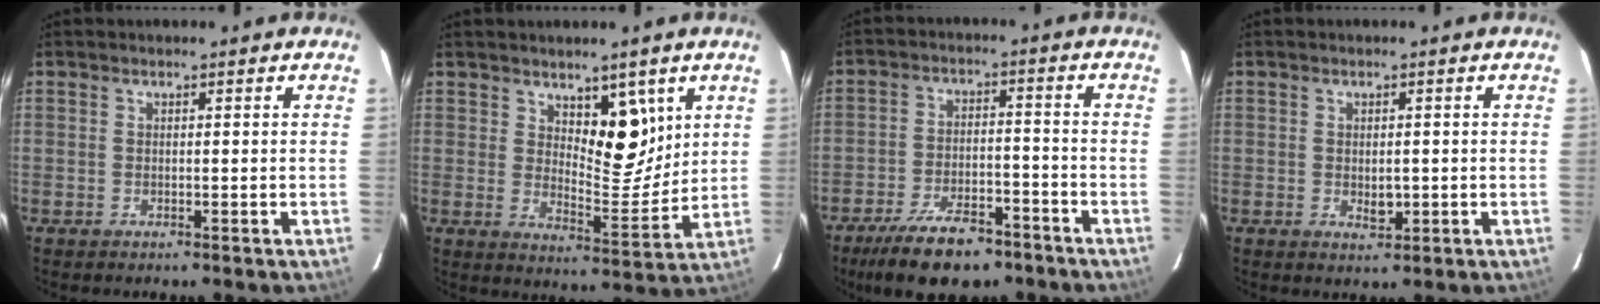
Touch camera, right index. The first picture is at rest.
{"total": 8.2, "force": [4.0, 3.5, 6.3], "torque": [-0.087, -0.008, 0.069]}
{"total": 11.3, "force": [-8.5, 4.1, 6.3], "torque": [-0.108, -0.005, -0.145]}
{"total": 2.2, "force": [-0.3, 1.2, 1.9], "torque": [-0.031, -0.004, 0.001]}